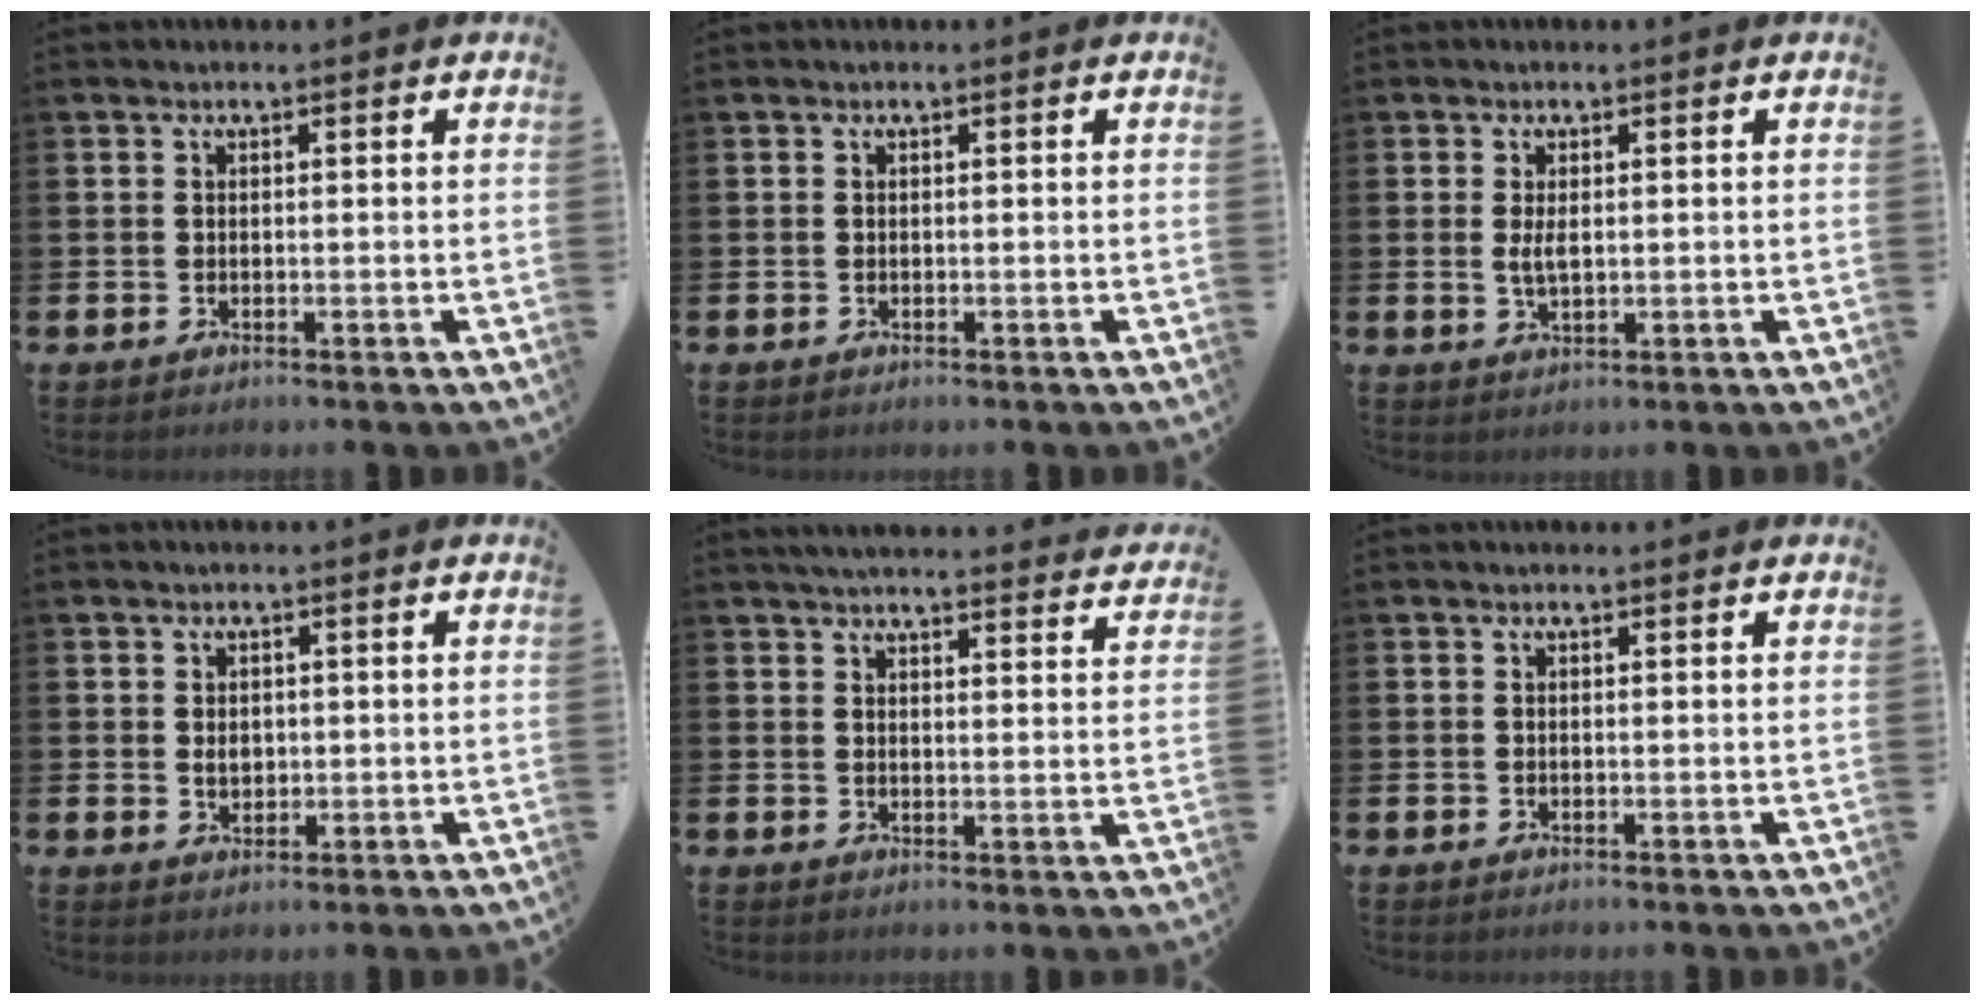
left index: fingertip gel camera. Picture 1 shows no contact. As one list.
[{"total": 0.0}, {"total": 2.4, "force": [0.4, 1.0, 2.1], "torque": [-0.031, -0.002, 0.003]}, {"total": 1.8, "force": [0.5, 1.4, 1.0], "torque": [-0.001, 0.000, 0.004]}, {"total": 4.5, "force": [4.4, 0.3, 0.9], "torque": [-0.025, -0.027, 0.079]}, {"total": 0.0}]